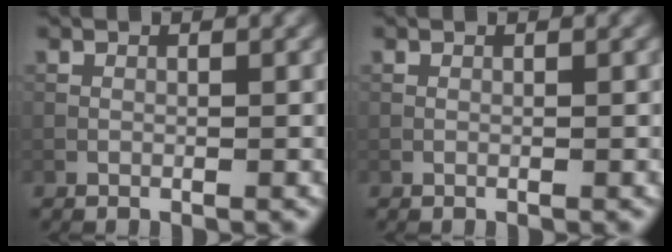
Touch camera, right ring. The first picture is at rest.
{"total": 0.0}